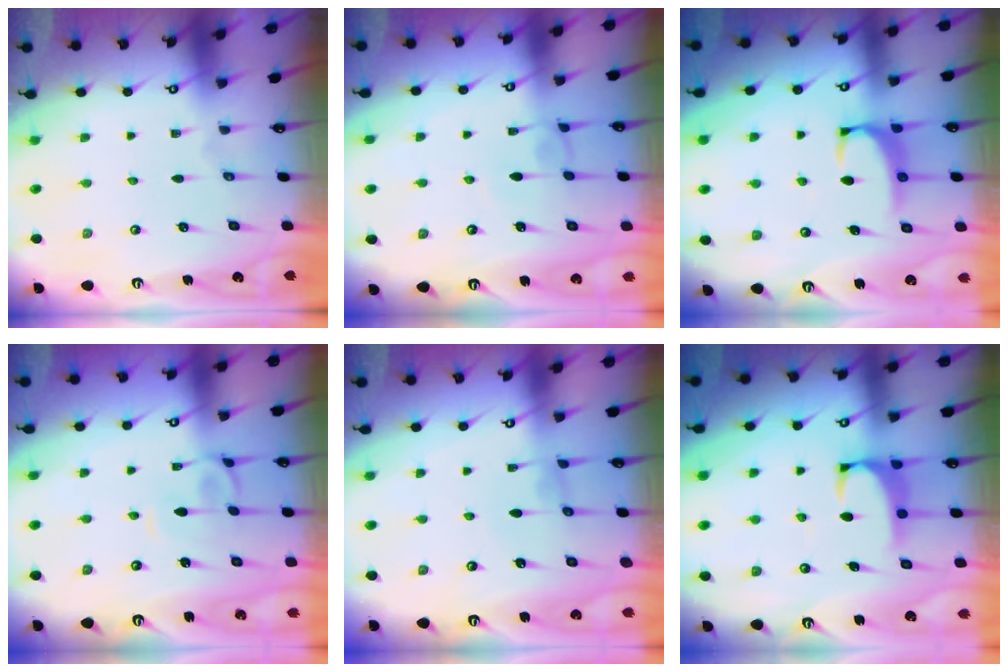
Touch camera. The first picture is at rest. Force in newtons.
{"total": 2.4, "press": 2.4, "slide": 0.2}
{"total": 2.2, "press": 2.1, "slide": 0.6}
{"total": 2.7, "press": 2.7, "slide": 0.2}
{"total": 1.2, "press": 1.2, "slide": 0.4}
{"total": 1.6, "press": 1.6, "slide": 0.4}